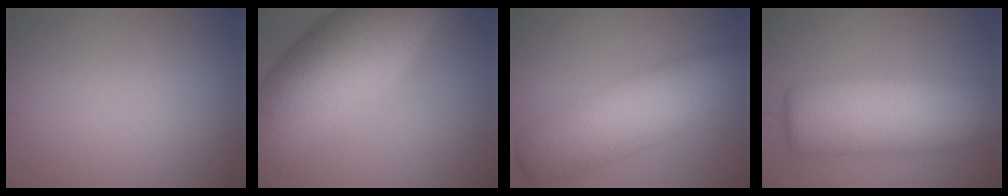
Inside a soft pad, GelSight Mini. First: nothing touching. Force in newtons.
{"total": 15.0, "press": 15.0, "slide": 0.5}
{"total": 8.3, "press": 8.3, "slide": 0.2}
{"total": 10.0, "press": 10.0, "slide": 0.2}